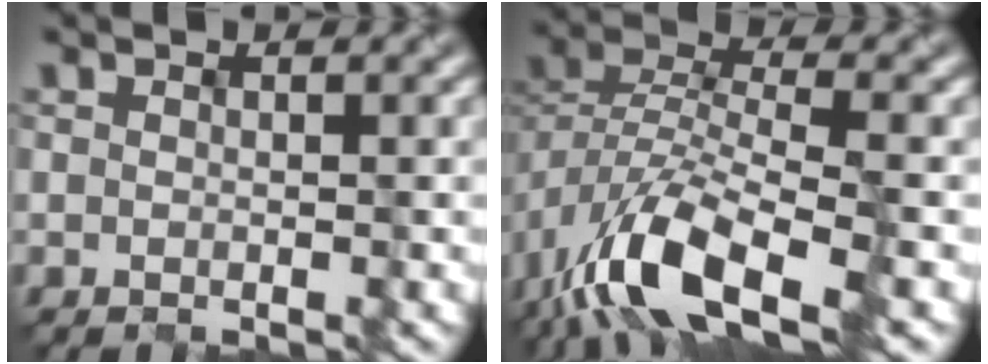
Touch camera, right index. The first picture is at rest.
{"total": 9.6, "force": [-5.3, 4.1, 6.9], "torque": [-0.132, -0.003, -0.102]}